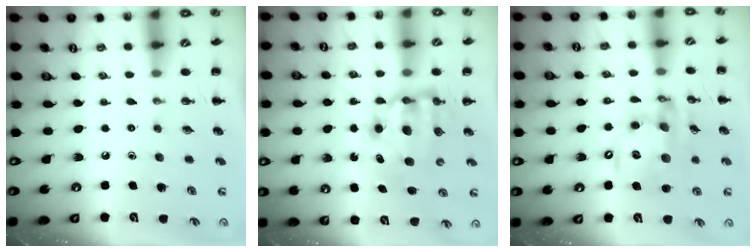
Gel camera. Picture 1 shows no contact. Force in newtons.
{"total": 8.1, "press": 7.9, "slide": 2.0}
{"total": 15.4, "press": 14.9, "slide": 3.6}